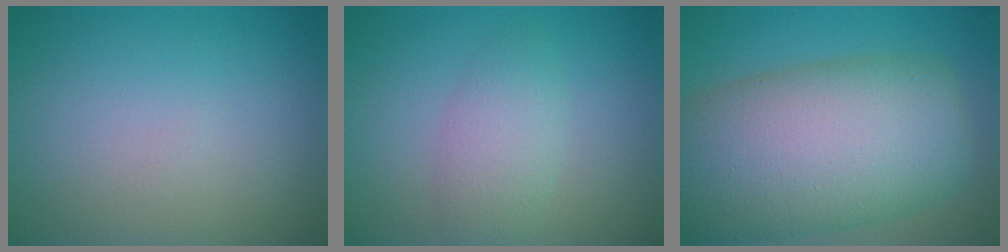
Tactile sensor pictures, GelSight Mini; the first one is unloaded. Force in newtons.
{"total": 2.8, "press": 2.8, "slide": 0.2}
{"total": 13.9, "press": 13.9, "slide": 0.4}